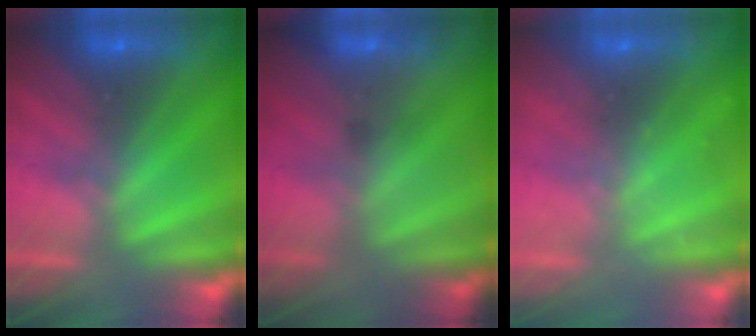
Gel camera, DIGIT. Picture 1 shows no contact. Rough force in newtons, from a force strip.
{"total": 2.2}
{"total": 2.3}